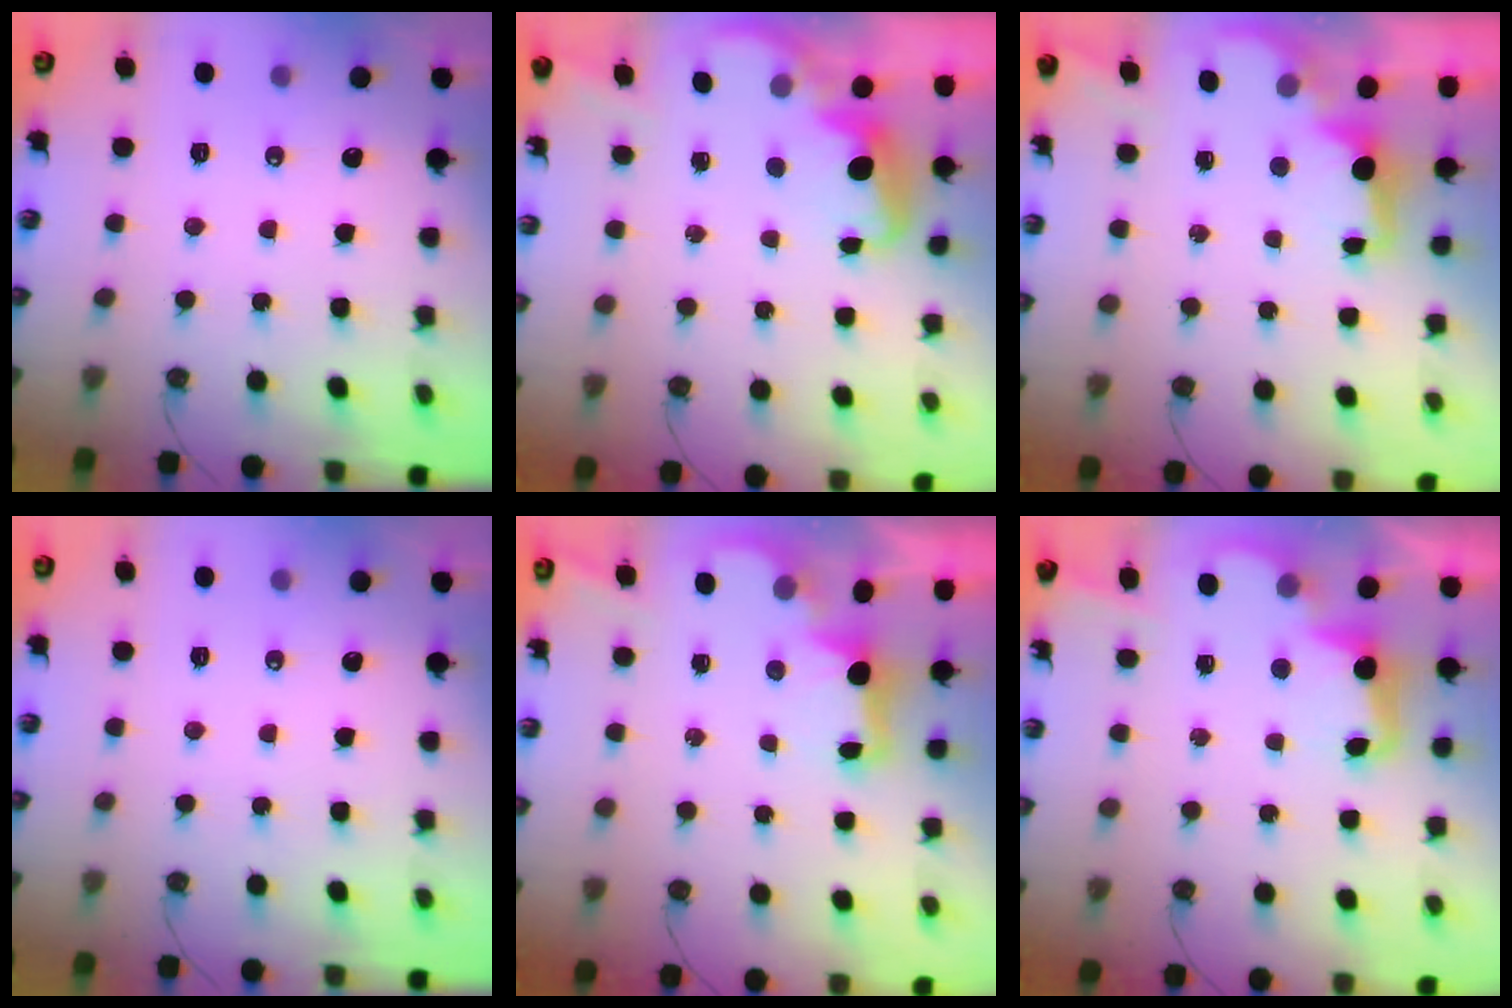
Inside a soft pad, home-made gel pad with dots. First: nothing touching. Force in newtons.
{"total": 2.9, "press": 2.8, "slide": 0.8}
{"total": 2.0, "press": 1.9, "slide": 0.8}
{"total": 0.0}
{"total": 2.5, "press": 2.4, "slide": 0.8}
{"total": 3.3, "press": 3.2, "slide": 0.6}